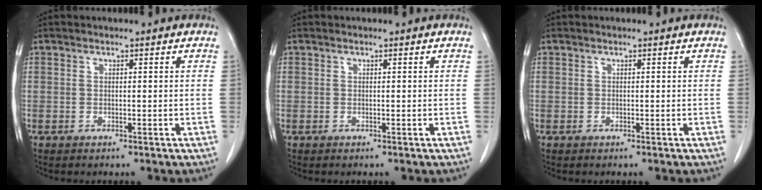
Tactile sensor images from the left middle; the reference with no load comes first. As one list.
[{"total": 0.0}, {"total": 0.0}]